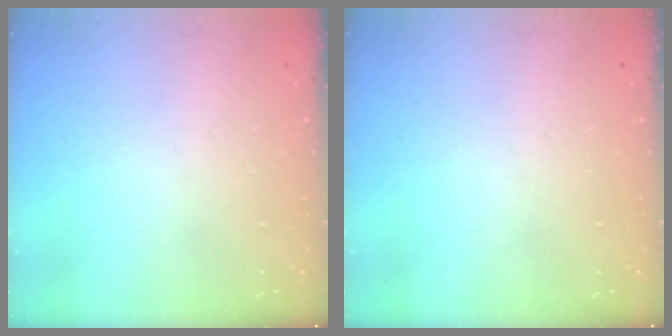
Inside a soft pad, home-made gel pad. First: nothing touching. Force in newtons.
{"total": 0.0}